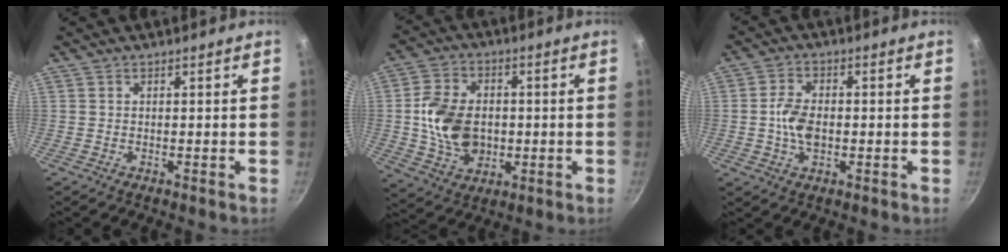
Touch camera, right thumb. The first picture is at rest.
{"total": 13.2, "force": [-0.3, 9.8, 8.8], "torque": [-0.140, 0.007, -0.003]}
{"total": 6.3, "force": [-0.6, 4.0, 4.8], "torque": [-0.084, 0.010, -0.015]}